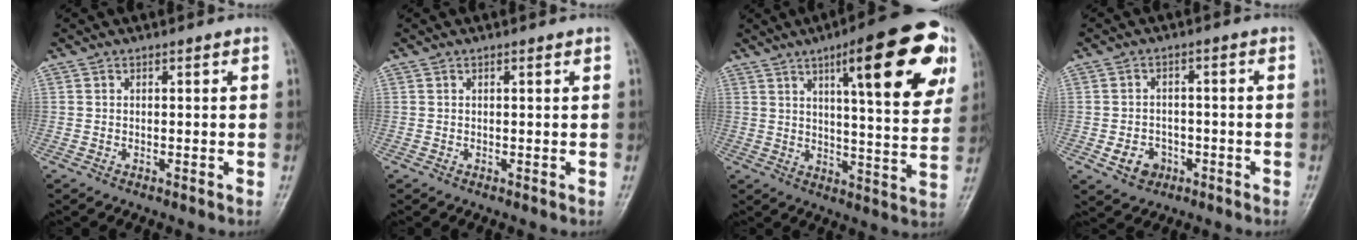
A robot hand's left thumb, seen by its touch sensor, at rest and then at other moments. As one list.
[{"total": 0.0}, {"total": 21.7, "force": [9.7, 5.3, 18.6], "torque": [-0.218, -0.020, 0.128]}, {"total": 5.2, "force": [-2.1, 4.3, 2.1], "torque": [-0.016, 0.015, -0.030]}]